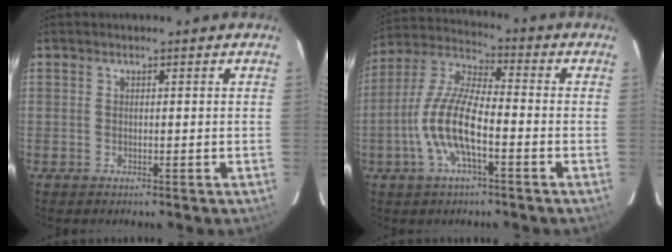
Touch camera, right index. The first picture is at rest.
{"total": 12.1, "force": [-4.0, 3.5, 10.9], "torque": [-0.233, 0.002, -0.080]}